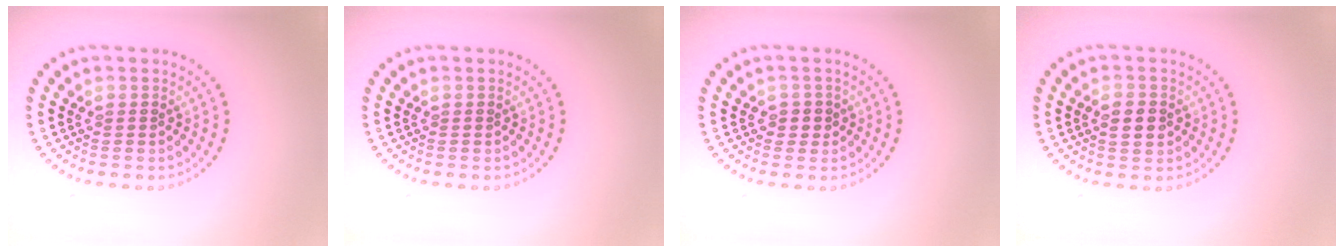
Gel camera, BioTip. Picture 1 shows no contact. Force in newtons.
{"total": 0.0}
{"total": 1.4, "press": 1.1, "slide": 0.8}
{"total": 2.0, "press": 2.0, "slide": 0.1}